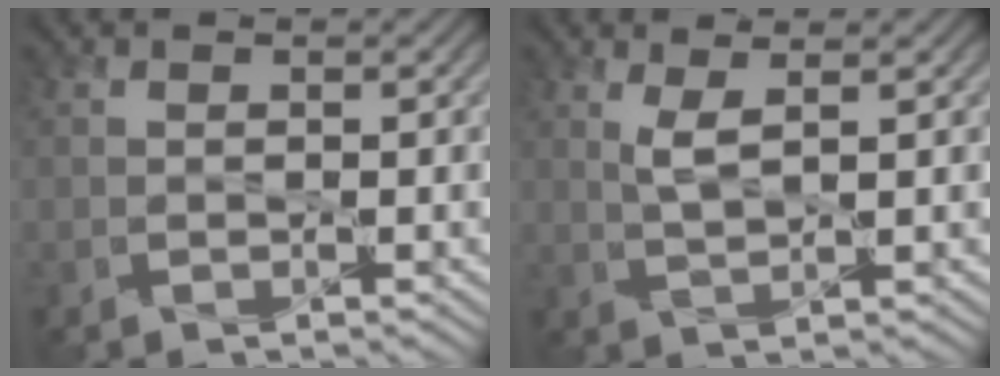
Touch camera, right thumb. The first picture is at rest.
{"total": 2.6, "force": [1.3, 0.5, 2.2], "torque": [-0.052, 0.000, 0.029]}